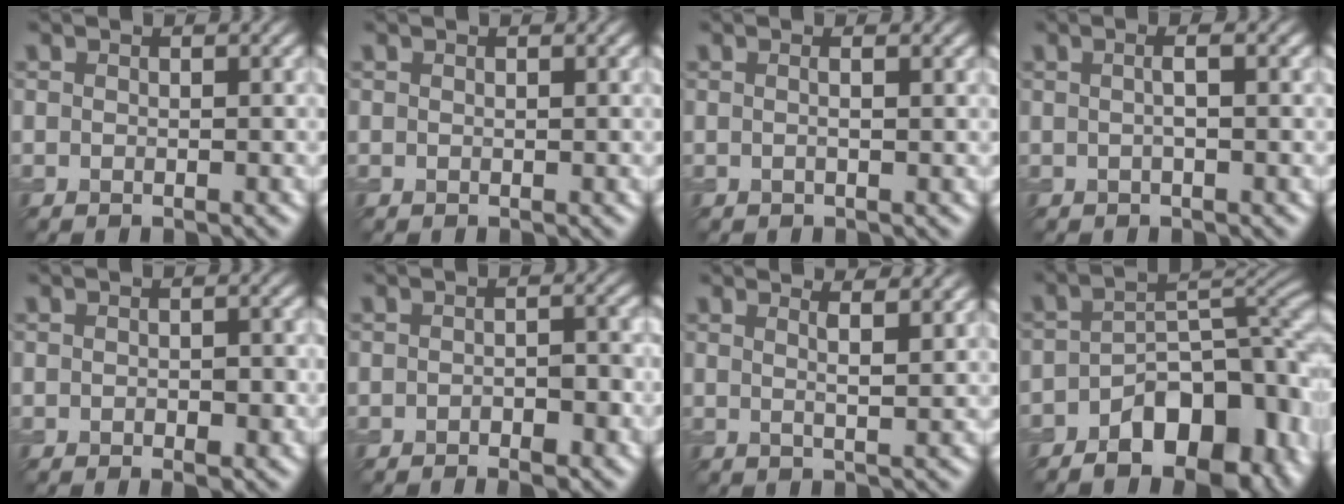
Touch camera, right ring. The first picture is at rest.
{"total": 0.0}
{"total": 1.4, "force": [0.8, 0.7, 0.9], "torque": [0.000, 0.003, -0.008]}
{"total": 1.0, "force": [0.4, 0.1, 0.9], "torque": [-0.018, 0.001, 0.005]}
{"total": 1.1, "force": [-0.6, 0.2, 0.9], "torque": [-0.026, 0.003, 0.001]}
{"total": 1.8, "force": [-1.2, 0.2, 1.3], "torque": [-0.039, 0.003, -0.011]}
{"total": 3.8, "force": [2.6, 1.2, 2.6], "torque": [-0.030, 0.026, 0.018]}
{"total": 11.2, "force": [-5.9, 5.4, 7.8], "torque": [-0.123, -0.003, -0.083]}